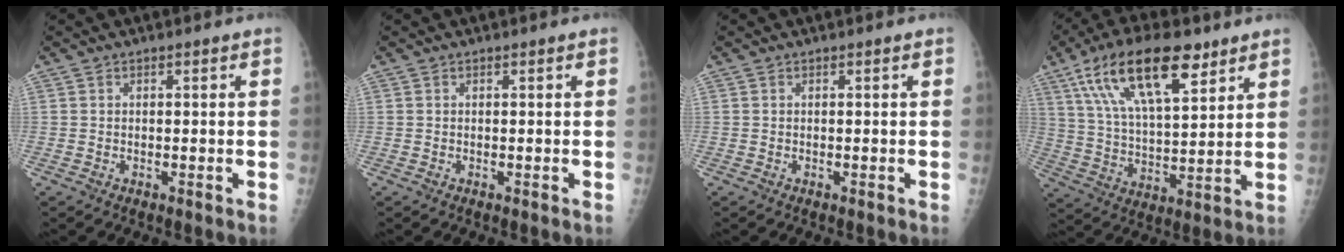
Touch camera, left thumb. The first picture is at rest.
{"total": 0.0}
{"total": 0.0}
{"total": 19.2, "force": [10.5, 7.6, 14.1], "torque": [-0.228, -0.024, 0.193]}